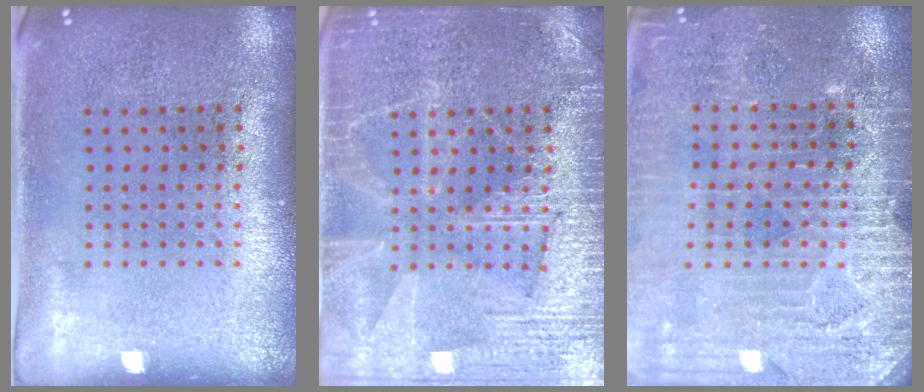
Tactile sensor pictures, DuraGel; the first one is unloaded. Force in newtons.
{"total": 3.7, "press": 3.6, "slide": 0.4}
{"total": 3.4, "press": 3.4, "slide": 0.1}